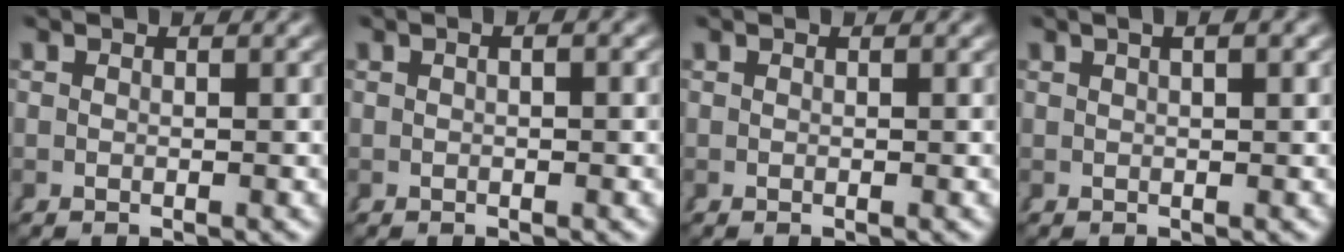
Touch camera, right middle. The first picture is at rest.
{"total": 0.7, "force": [-0.1, 0.0, 0.7], "torque": [-0.010, 0.007, -0.004]}
{"total": 0.0}
{"total": 2.1, "force": [0.9, 0.4, 1.8], "torque": [-0.015, 0.019, 0.007]}